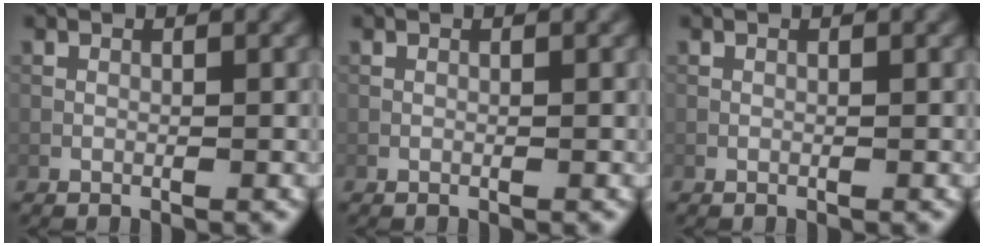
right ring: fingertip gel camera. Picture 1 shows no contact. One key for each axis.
{"total": 0.0}
{"total": 0.0}